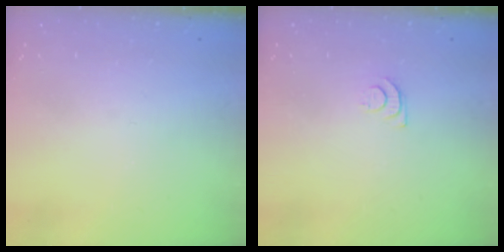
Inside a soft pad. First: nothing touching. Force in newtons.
{"total": 4.1, "press": 4.1, "slide": 0.5}